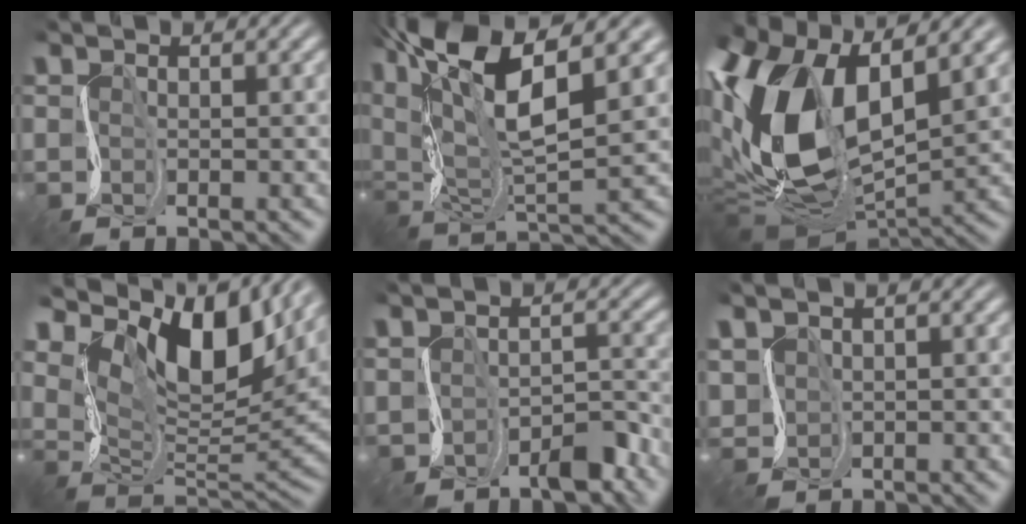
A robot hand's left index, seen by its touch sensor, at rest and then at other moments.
{"total": 13.4, "force": [6.7, 4.0, 10.9], "torque": [-0.211, 0.021, 0.114]}
{"total": 14.7, "force": [2.6, 7.9, 12.1], "torque": [-0.268, 0.001, 0.039]}
{"total": 13.1, "force": [7.3, 5.2, 9.5], "torque": [-0.168, 0.014, 0.128]}
{"total": 3.9, "force": [-2.2, 1.7, 2.6], "torque": [-0.036, -0.004, -0.037]}
{"total": 1.5, "force": [0.3, 1.4, 0.6], "torque": [-0.027, -0.002, 0.009]}